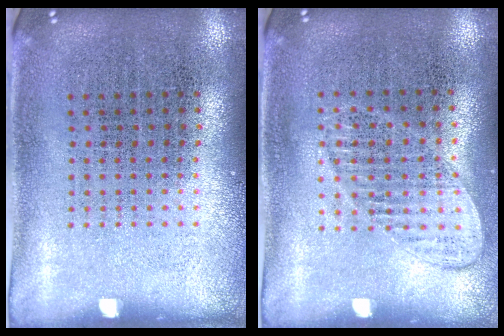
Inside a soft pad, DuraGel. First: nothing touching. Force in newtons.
{"total": 1.0, "press": 1.0, "slide": 0.2}